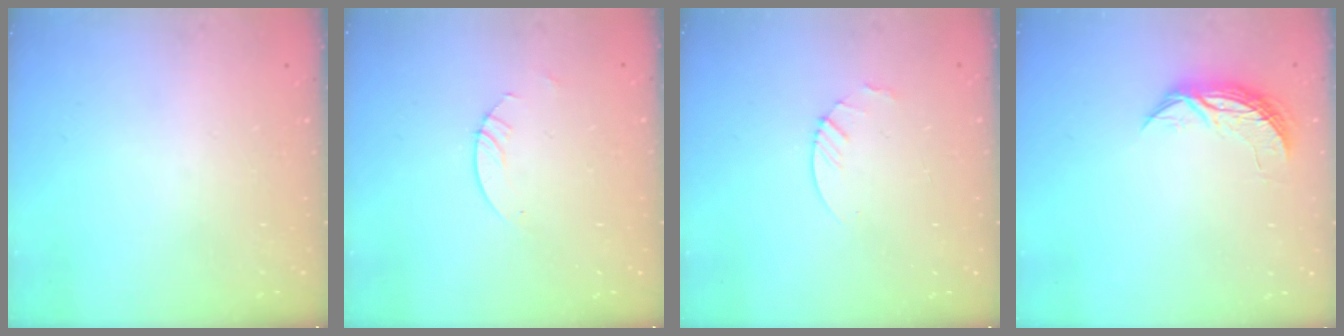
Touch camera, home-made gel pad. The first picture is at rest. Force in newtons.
{"total": 3.0, "press": 2.9, "slide": 0.3}
{"total": 3.0, "press": 2.9, "slide": 0.3}
{"total": 7.1, "press": 7.1, "slide": 0.4}